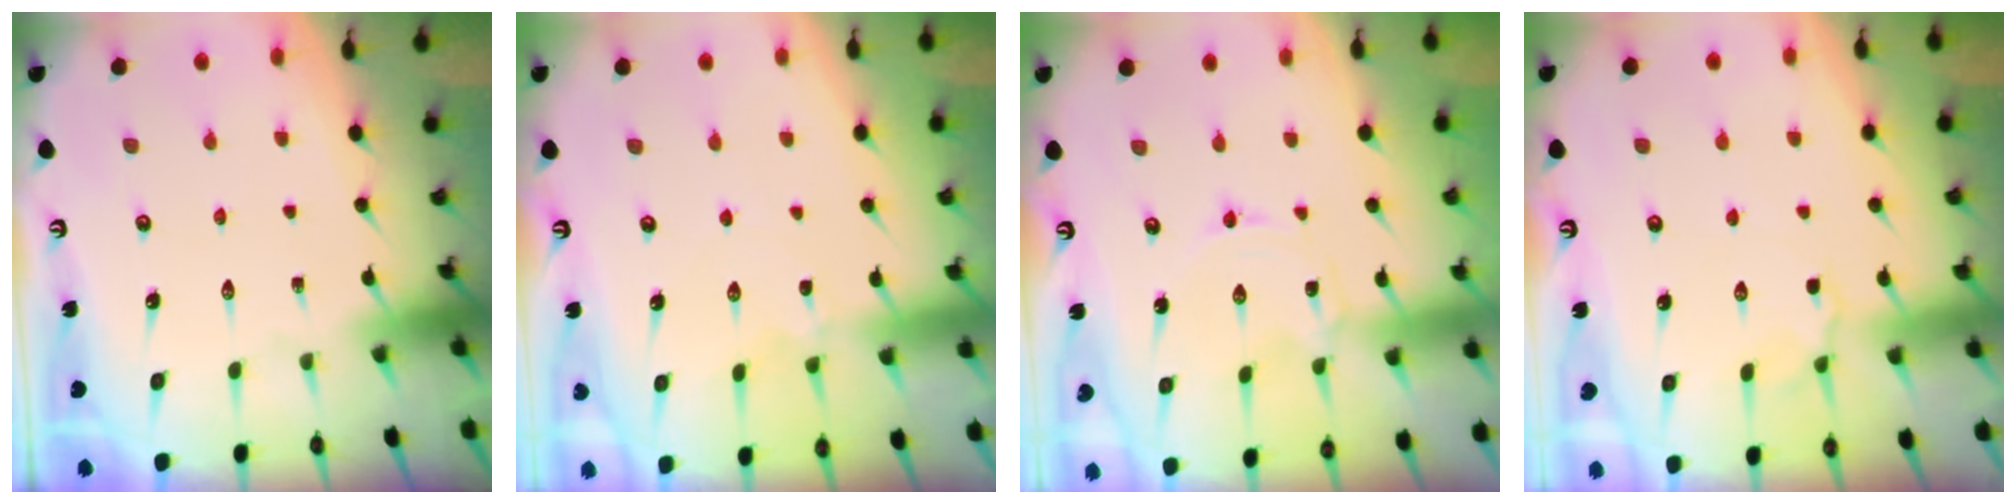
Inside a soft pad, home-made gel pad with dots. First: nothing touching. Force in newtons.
{"total": 3.3, "press": 3.3, "slide": 0.5}
{"total": 0.0}
{"total": 3.3, "press": 3.2, "slide": 1.0}